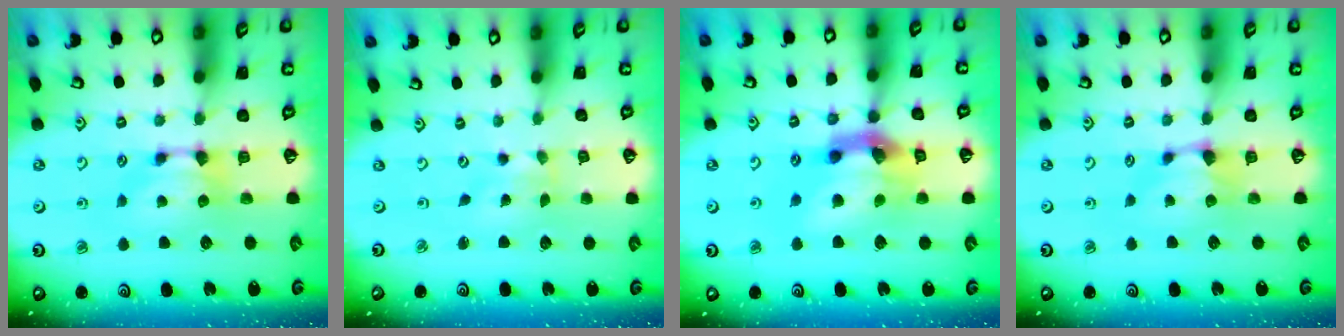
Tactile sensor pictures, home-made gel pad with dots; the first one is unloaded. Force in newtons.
{"total": 3.6, "press": 3.5, "slide": 0.8}
{"total": 9.2, "press": 8.7, "slide": 2.9}
{"total": 1.1, "press": 0.9, "slide": 0.5}